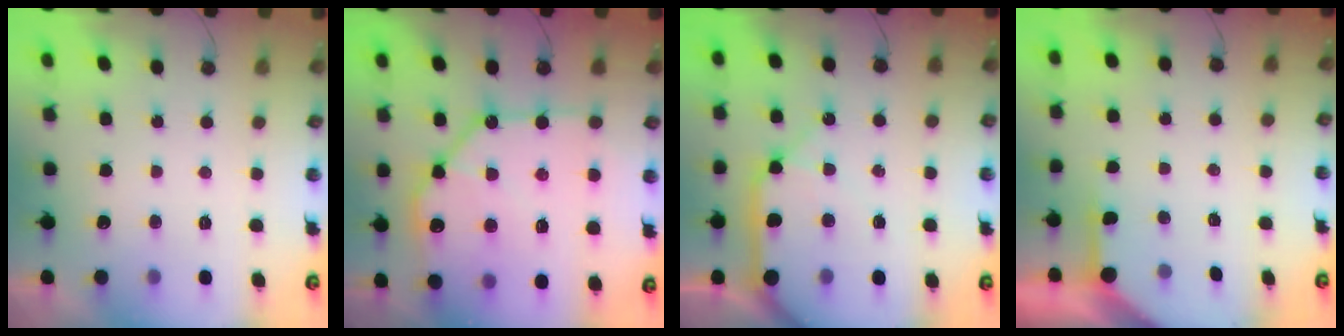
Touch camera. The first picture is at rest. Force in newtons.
{"total": 18.7, "press": 18.6, "slide": 2.0}
{"total": 11.7, "press": 11.6, "slide": 1.5}
{"total": 3.6, "press": 3.5, "slide": 0.4}